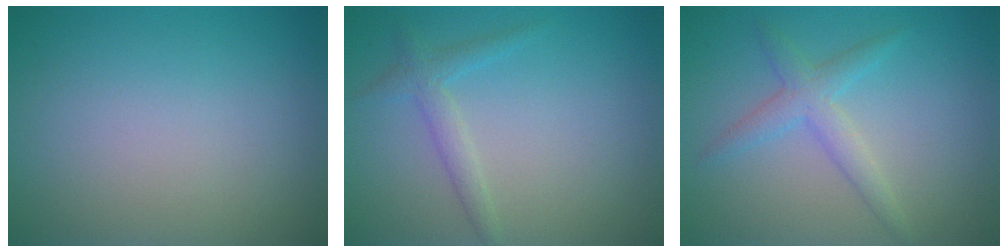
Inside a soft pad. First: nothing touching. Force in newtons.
{"total": 1.9, "press": 1.9, "slide": 0.2}
{"total": 2.5, "press": 2.5, "slide": 0.1}